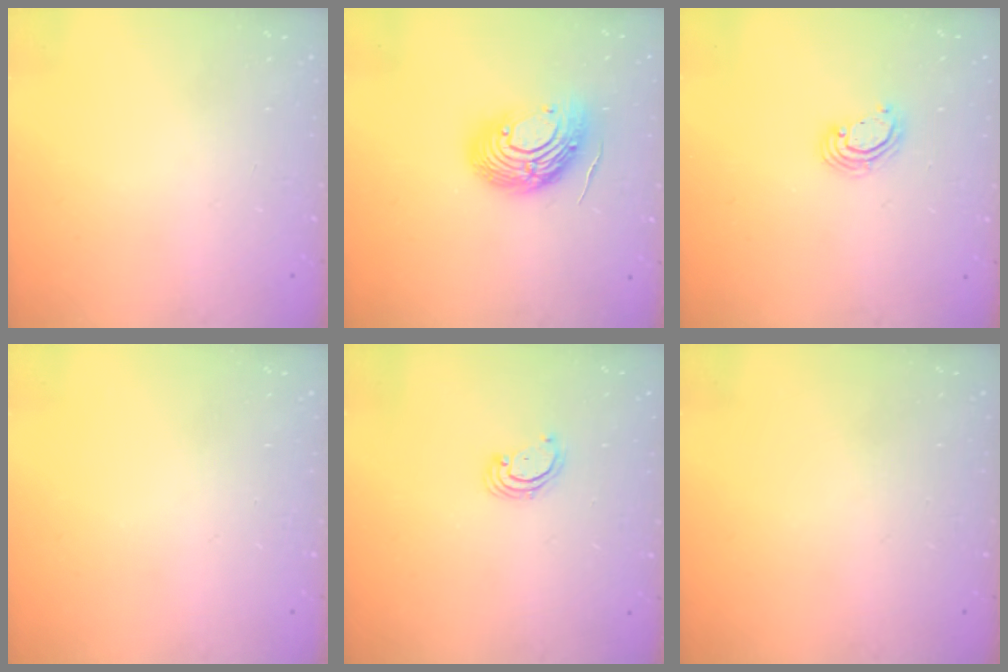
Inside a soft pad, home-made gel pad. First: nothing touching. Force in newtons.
{"total": 15.9, "press": 15.9, "slide": 1.3}
{"total": 3.6, "press": 3.6, "slide": 0.2}
{"total": 0.0}
{"total": 2.4, "press": 2.4, "slide": 0.2}
{"total": 0.0}